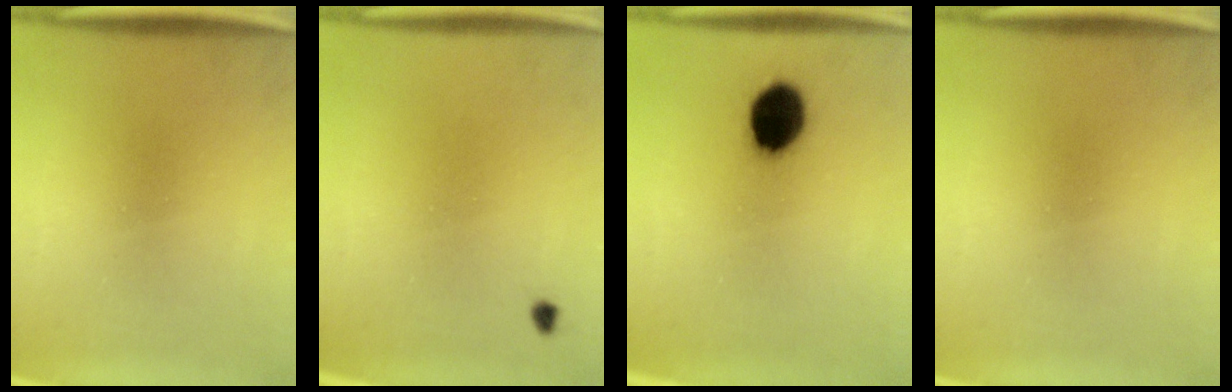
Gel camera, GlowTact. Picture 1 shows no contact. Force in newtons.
{"total": 0.7}
{"total": 9.8}
{"total": 0.0}